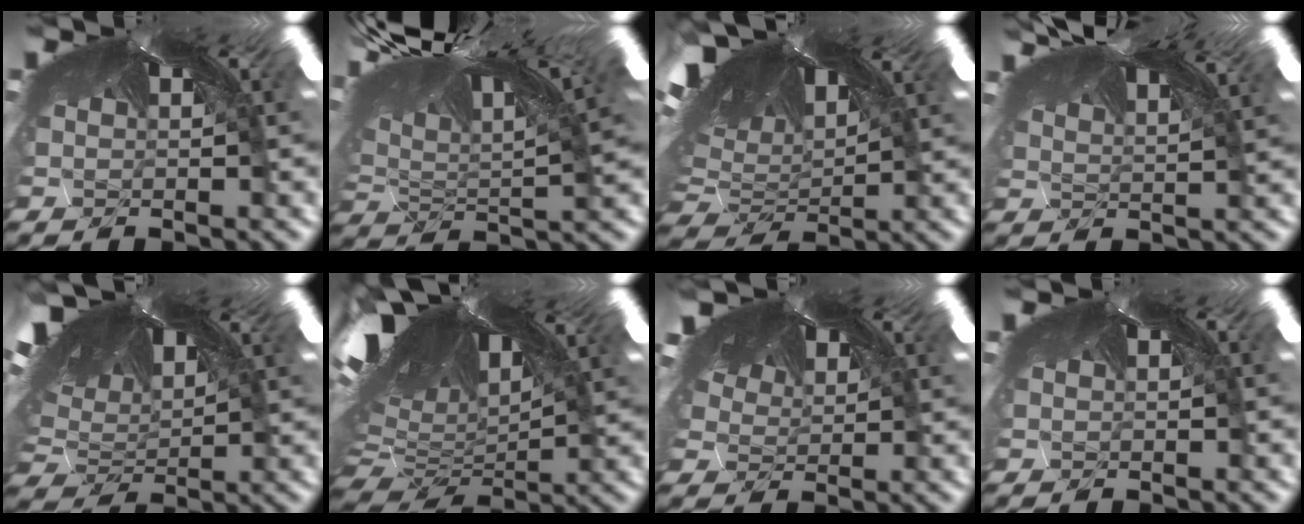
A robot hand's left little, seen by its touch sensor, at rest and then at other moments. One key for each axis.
{"total": 1.7, "fx": -1.5, "fy": -0.5, "fz": 0.6, "tx": -0.030, "ty": -0.021, "tz": -0.016}
{"total": 2.7, "fx": -2.7, "fy": -0.3, "fz": 0.5, "tx": -0.044, "ty": -0.047, "tz": -0.026}
{"total": 1.8, "fx": -1.8, "fy": 0.3, "fz": 0.1, "tx": 0.006, "ty": -0.021, "tz": -0.016}
{"total": 2.4, "fx": -2.4, "fy": -0.1, "fz": 0.4, "tx": -0.044, "ty": -0.045, "tz": -0.020}
{"total": 3.2, "fx": -3.0, "fy": -0.8, "fz": 0.6, "tx": -0.064, "ty": -0.057, "tz": -0.028}
{"total": 1.3, "fx": -0.8, "fy": 0.7, "fz": 0.7, "tx": -0.019, "ty": -0.007, "tz": -0.014}
{"total": 0.0}